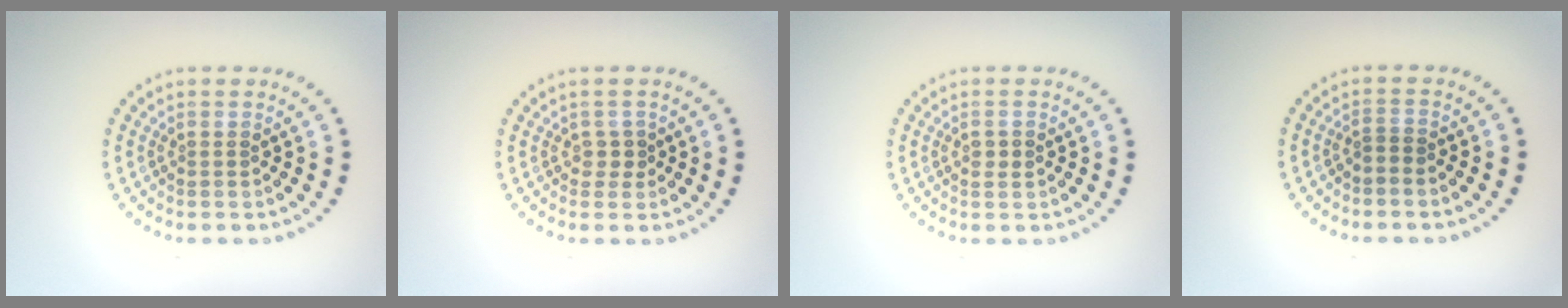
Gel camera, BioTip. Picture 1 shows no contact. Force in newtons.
{"total": 1.2, "press": 0.9, "slide": 0.7}
{"total": 0.9, "press": 0.9, "slide": 0.2}
{"total": 0.8, "press": 0.5, "slide": 0.6}